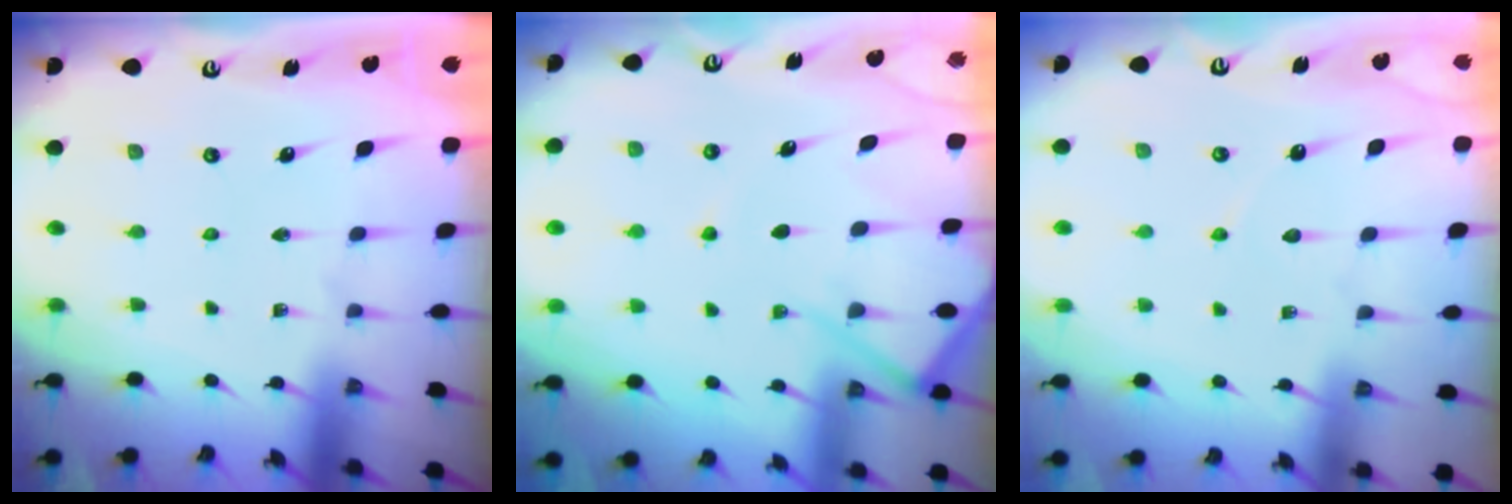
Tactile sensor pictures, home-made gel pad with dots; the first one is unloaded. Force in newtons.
{"total": 8.2, "press": 8.1, "slide": 1.1}
{"total": 3.9, "press": 3.8, "slide": 0.5}